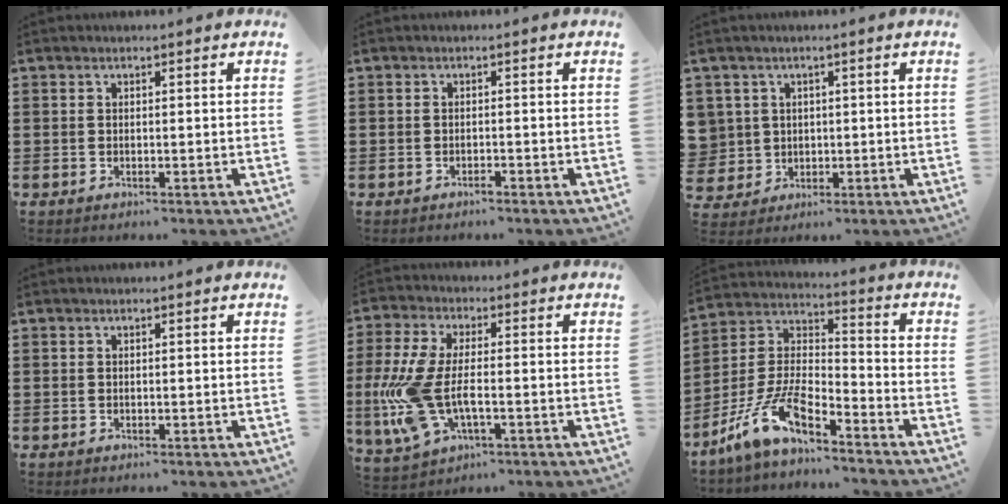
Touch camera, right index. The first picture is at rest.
{"total": 0.7, "force": [-0.7, 0.1, 0.3], "torque": [-0.009, -0.003, -0.013]}
{"total": 4.1, "force": [0.9, 4.0, 0.0], "torque": [-0.029, 0.012, 0.013]}
{"total": 0.0}
{"total": 9.6, "force": [-1.8, 4.7, 8.2], "torque": [-0.221, -0.020, -0.041]}
{"total": 9.5, "force": [-7.3, 2.4, 5.5], "torque": [-0.133, -0.009, -0.151]}